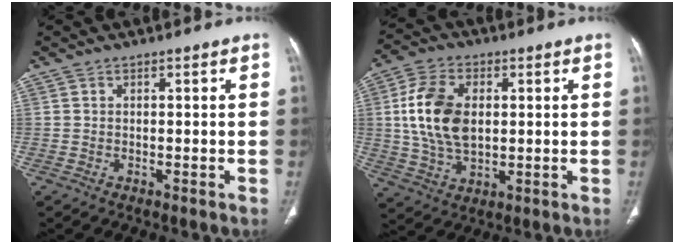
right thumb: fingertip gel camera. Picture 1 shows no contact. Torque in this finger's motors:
{"motor_torque": [1.04, 1.02, 1.41, -0.53, 0.14]}